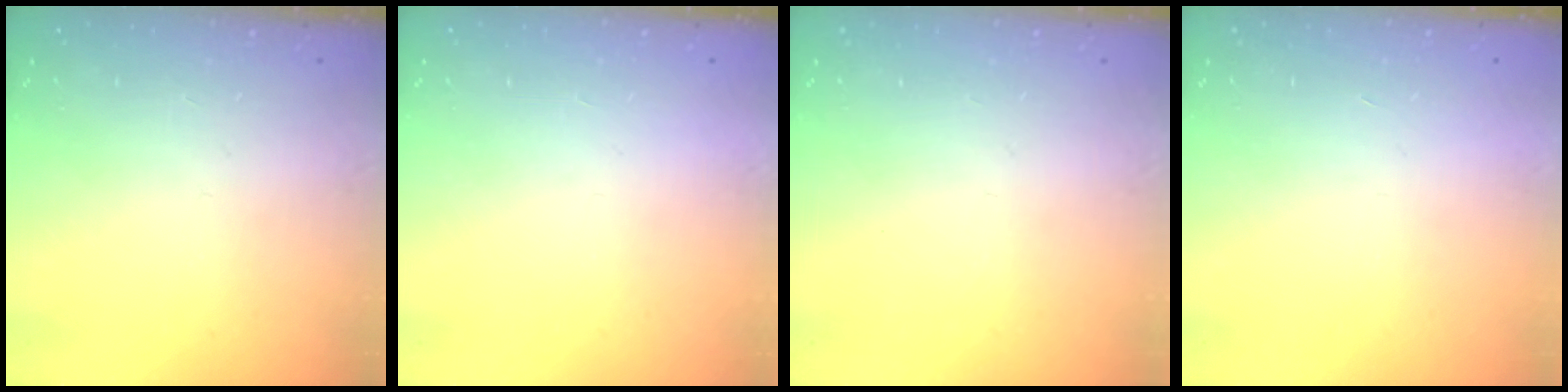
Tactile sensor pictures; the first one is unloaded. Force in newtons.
{"total": 1.5, "press": 1.5, "slide": 0.1}
{"total": 0.0}
{"total": 1.7, "press": 1.7, "slide": 0.1}